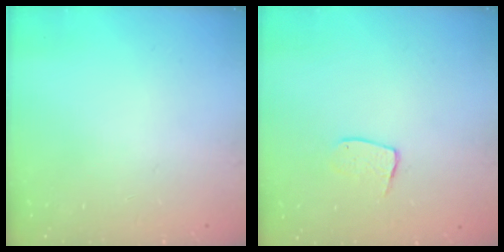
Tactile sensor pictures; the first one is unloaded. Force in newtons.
{"total": 7.4, "press": 7.4, "slide": 0.4}